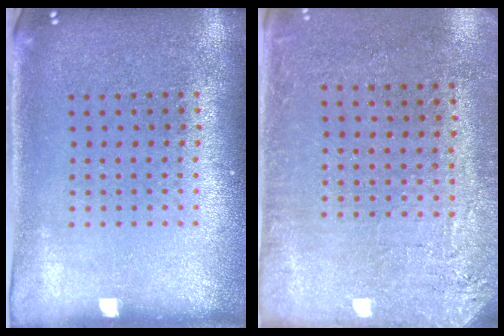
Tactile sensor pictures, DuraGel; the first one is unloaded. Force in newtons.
{"total": 2.7, "press": 2.4, "slide": 1.3}